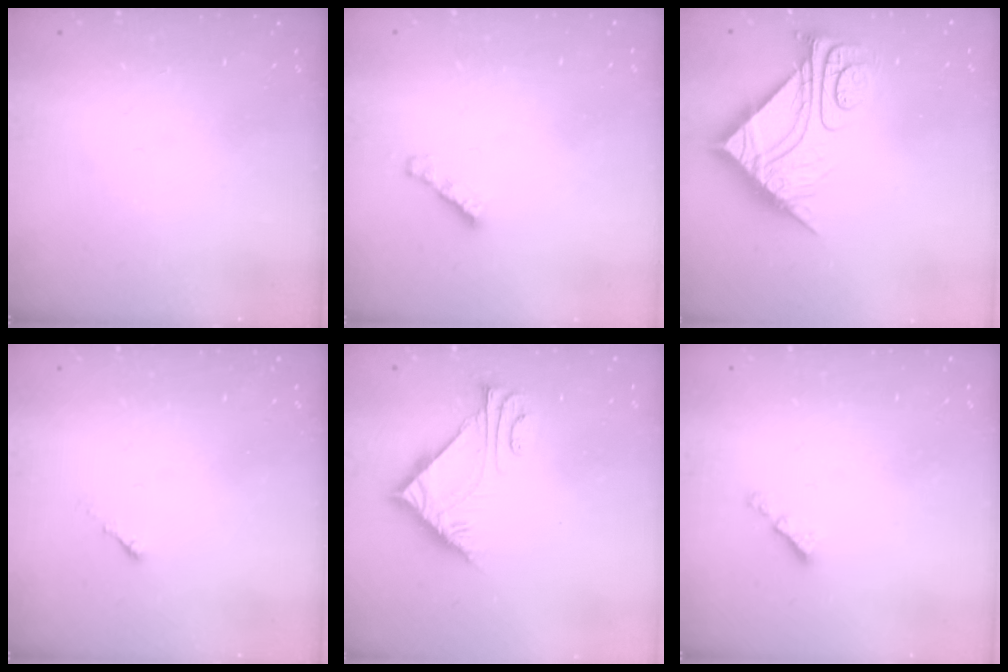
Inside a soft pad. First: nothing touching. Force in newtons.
{"total": 2.7, "press": 2.7, "slide": 0.3}
{"total": 10.4, "press": 10.4, "slide": 1.1}
{"total": 0.0}
{"total": 6.7, "press": 6.7, "slide": 0.4}
{"total": 2.1, "press": 2.1, "slide": 0.4}